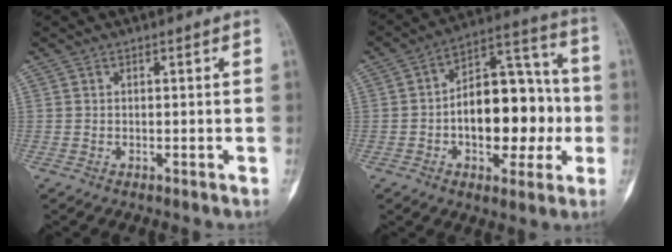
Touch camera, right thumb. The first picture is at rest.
{"total": 19.5, "force": [-2.4, 11.2, 15.8], "torque": [-0.192, 0.044, -0.032]}